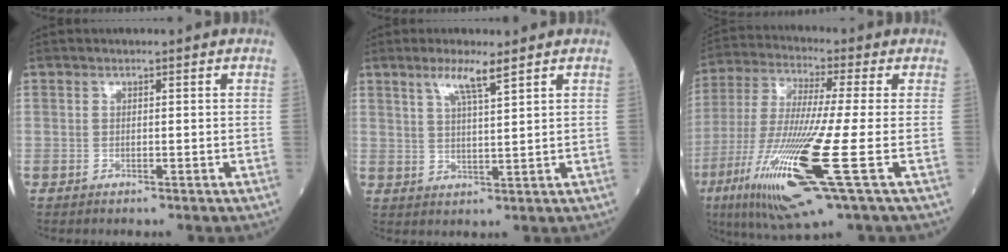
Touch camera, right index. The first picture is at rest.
{"total": 4.6, "force": [3.1, -0.1, 3.4], "torque": [-0.068, 0.000, 0.062]}
{"total": 18.7, "force": [-6.5, 0.3, 17.5], "torque": [-0.380, -0.044, -0.125]}